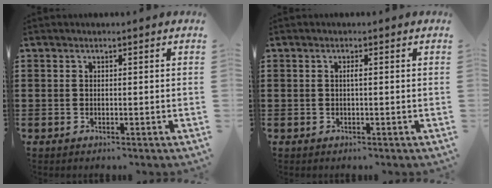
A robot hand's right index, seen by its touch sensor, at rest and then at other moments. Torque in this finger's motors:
{"motor_torque": [0.18, -0.10, 0.00, 0.02]}